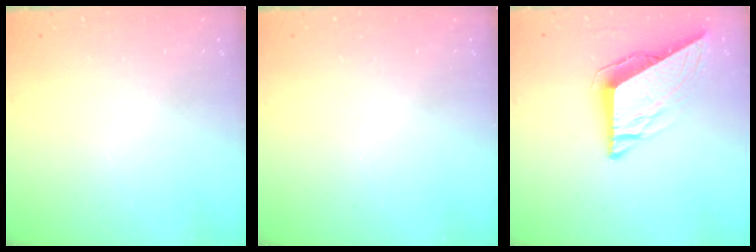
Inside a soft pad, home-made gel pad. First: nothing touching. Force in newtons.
{"total": 0.0}
{"total": 9.8, "press": 9.7, "slide": 1.1}